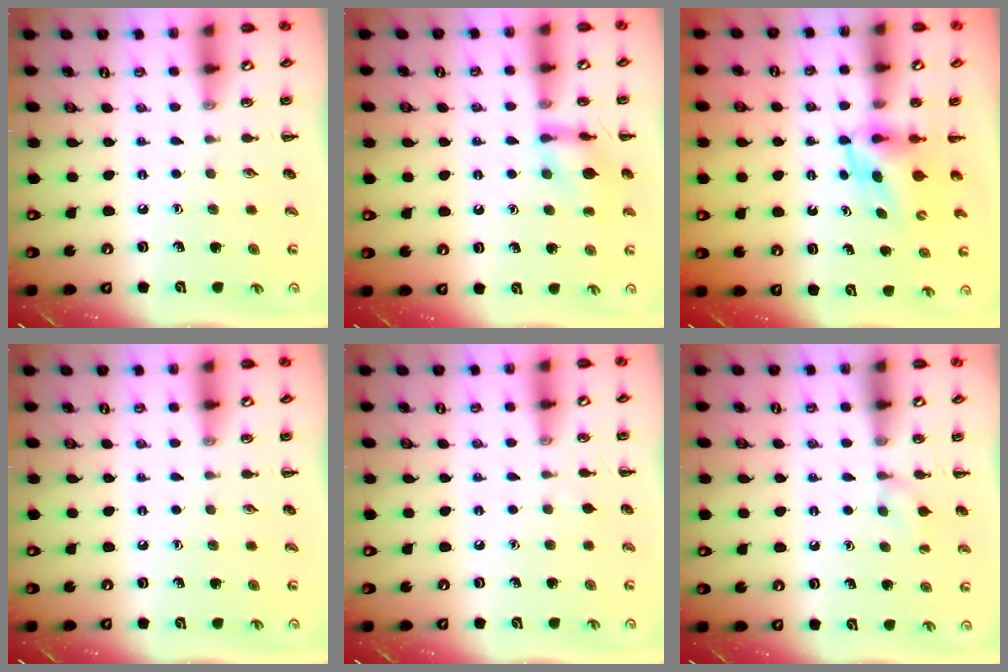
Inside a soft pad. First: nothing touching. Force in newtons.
{"total": 11.2, "press": 11.1, "slide": 0.9}
{"total": 4.4, "press": 4.4, "slide": 0.6}
{"total": 0.0}
{"total": 2.3, "press": 2.0, "slide": 1.0}
{"total": 7.3, "press": 7.1, "slide": 1.8}